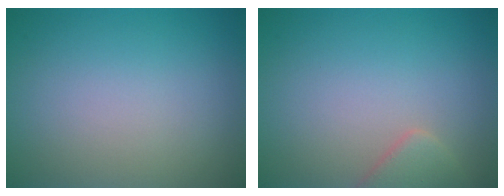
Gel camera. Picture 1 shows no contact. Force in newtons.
{"total": 2.1, "press": 2.1, "slide": 0.2}